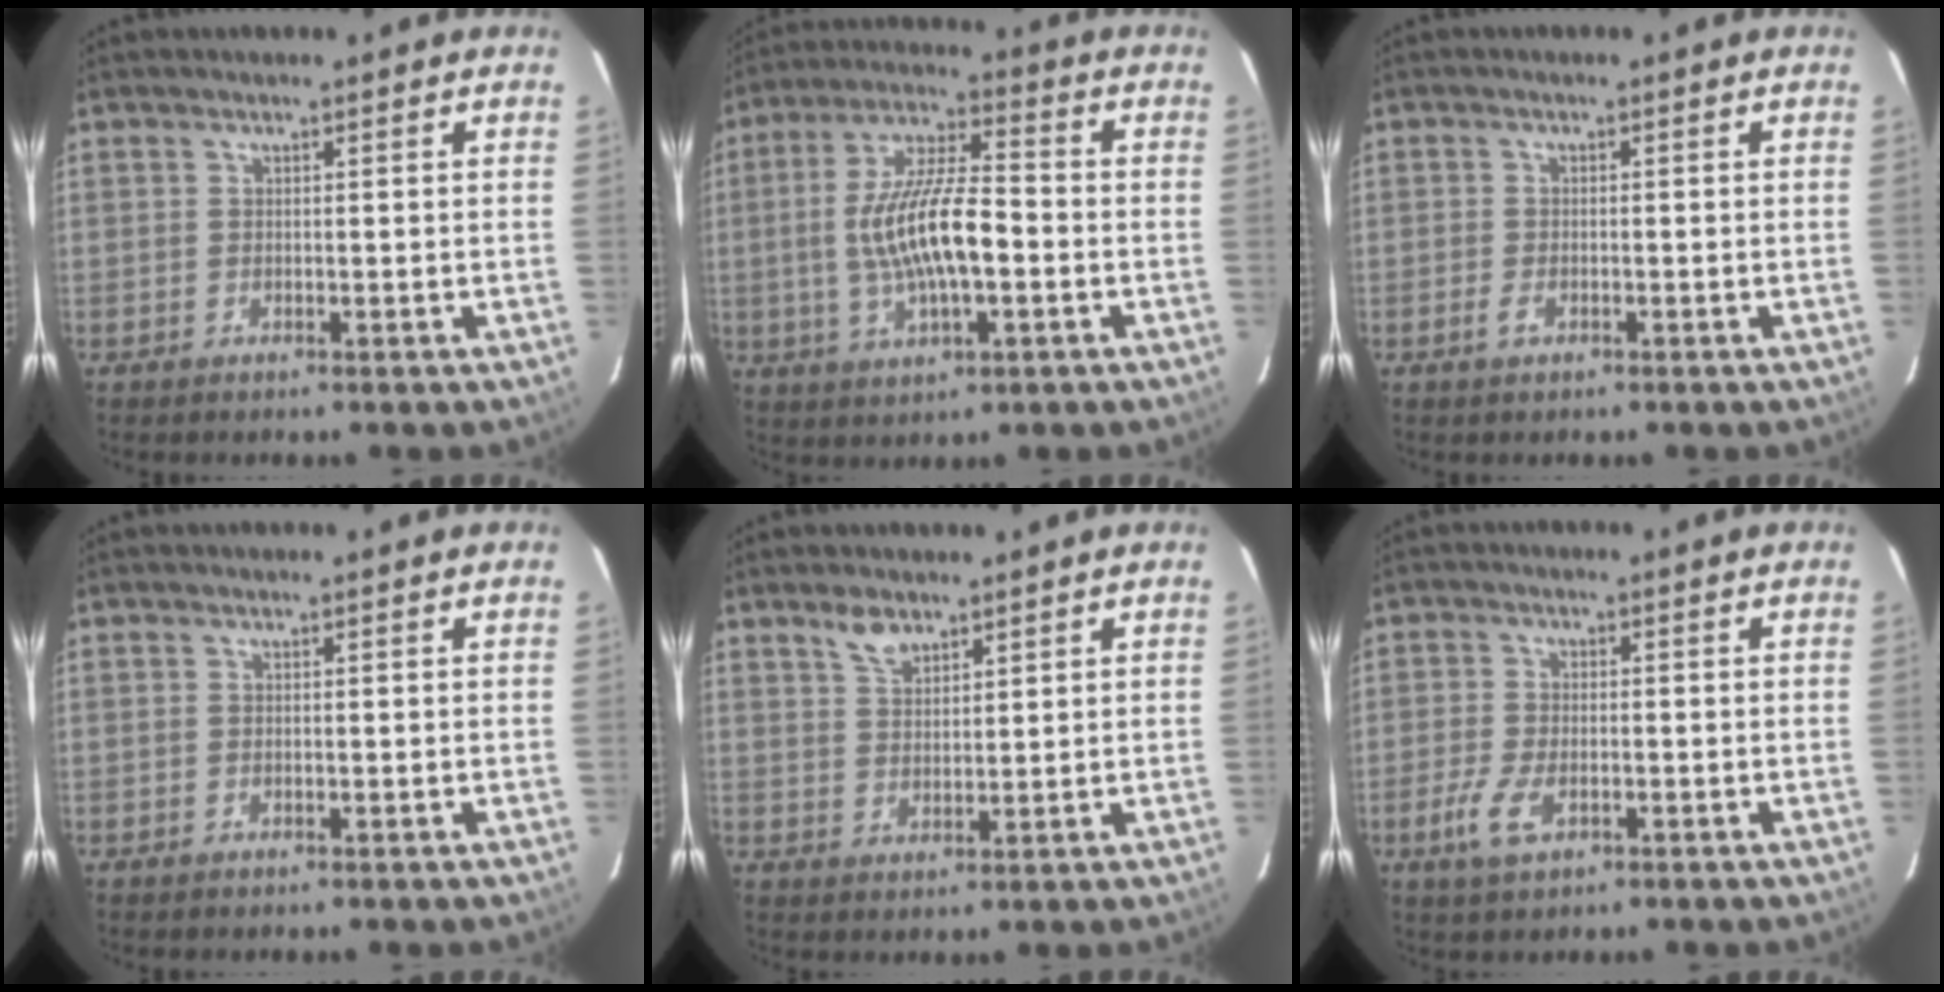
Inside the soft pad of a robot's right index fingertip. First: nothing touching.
{"total": 14.3, "force": [-2.0, 4.5, 13.4], "torque": [-0.262, 0.003, -0.034]}
{"total": 2.1, "force": [-1.1, 1.1, 1.4], "torque": [-0.031, -0.001, -0.020]}
{"total": 0.0}
{"total": 3.9, "force": [3.0, 1.8, 1.9], "torque": [-0.032, 0.005, 0.056]}
{"total": 6.2, "force": [-2.7, 3.0, 4.7], "torque": [-0.113, -0.008, -0.049]}